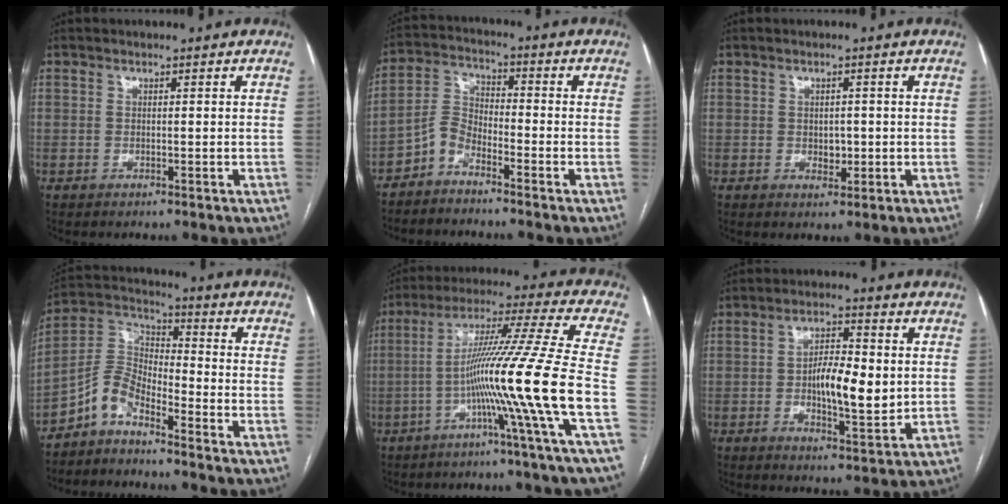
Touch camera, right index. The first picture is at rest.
{"total": 4.5, "force": [-3.6, 1.8, 2.0], "torque": [-0.044, 0.002, -0.080]}
{"total": 2.3, "force": [-0.1, 1.7, 1.6], "torque": [-0.019, 0.001, 0.004]}
{"total": 7.0, "force": [-5.4, 2.5, 3.5], "torque": [-0.076, 0.023, -0.114]}
{"total": 17.5, "force": [-4.9, -3.9, 16.3], "torque": [-0.280, -0.008, -0.096]}
{"total": 9.1, "force": [0.0, 3.0, 8.6], "torque": [-0.147, 0.003, 0.001]}